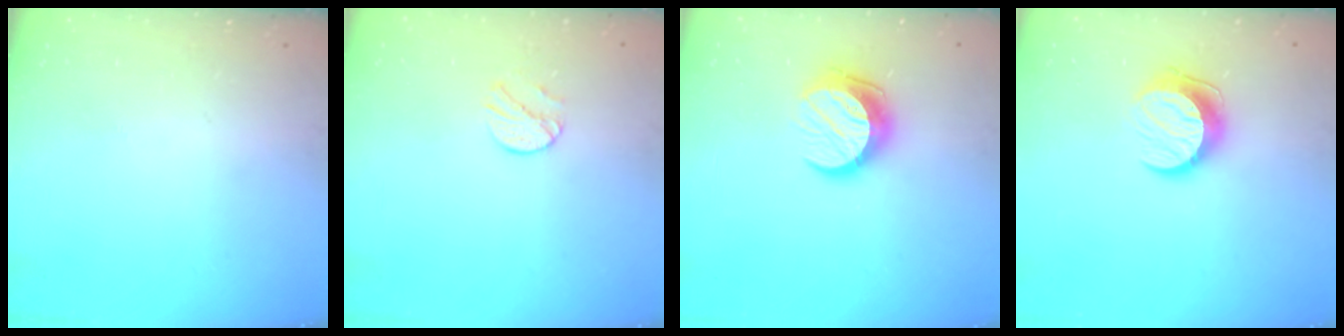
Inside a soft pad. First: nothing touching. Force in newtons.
{"total": 7.3, "press": 7.3, "slide": 0.5}
{"total": 11.1, "press": 11.1, "slide": 0.7}
{"total": 9.9, "press": 9.9, "slide": 0.1}